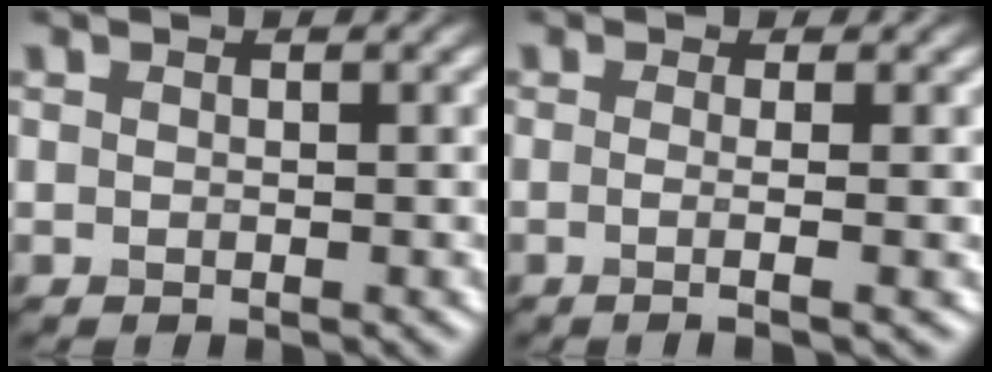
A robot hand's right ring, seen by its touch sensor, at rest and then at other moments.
{"total": 3.0, "force": [-0.1, 1.1, 2.8], "torque": [-0.033, -0.002, -0.022]}